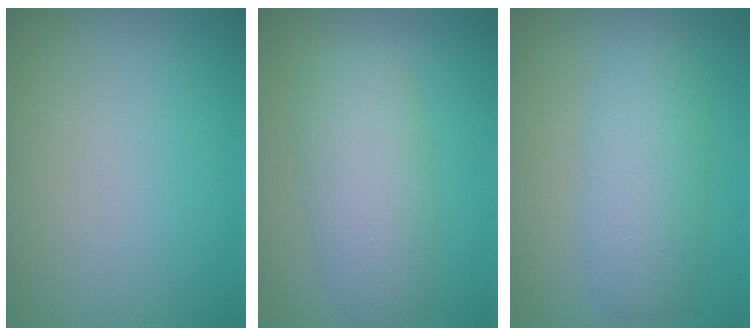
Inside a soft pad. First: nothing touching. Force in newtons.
{"total": 4.7, "press": 4.7, "slide": 0.1}
{"total": 4.1, "press": 4.1, "slide": 0.2}